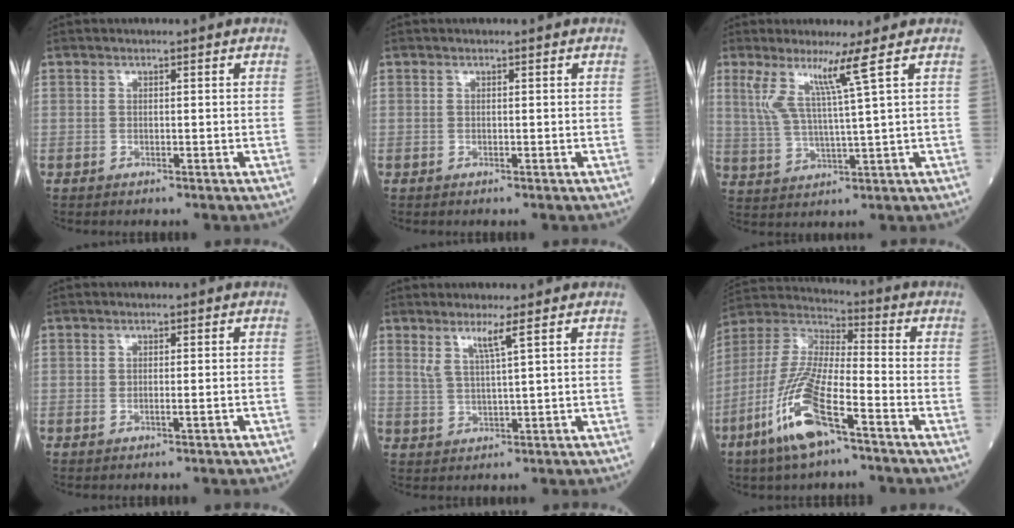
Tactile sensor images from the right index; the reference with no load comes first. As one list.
[{"total": 0.0}, {"total": 6.6, "force": [3.4, -1.7, 5.4], "torque": [-0.115, -0.006, 0.072]}, {"total": 1.2, "force": [-0.5, 0.0, 1.1], "torque": [-0.024, -0.004, -0.006]}, {"total": 3.5, "force": [2.1, -0.7, 2.8], "torque": [-0.060, -0.009, 0.045]}, {"total": 15.1, "force": [-7.6, 3.0, 12.7], "torque": [-0.276, -0.018, -0.144]}]